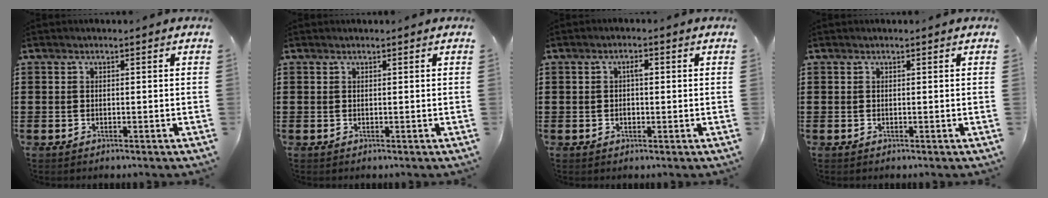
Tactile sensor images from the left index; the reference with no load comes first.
{"total": 0.0}
{"total": 2.0, "force": [0.2, 0.8, 1.8], "torque": [-0.036, 0.005, 0.002]}
{"total": 0.0}